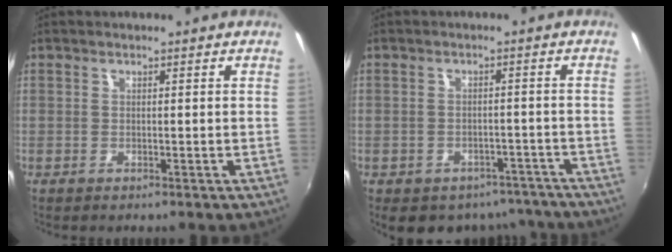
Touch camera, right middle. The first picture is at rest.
{"total": 11.5, "force": [-8.6, 6.6, 3.7], "torque": [-0.080, 0.008, -0.092]}